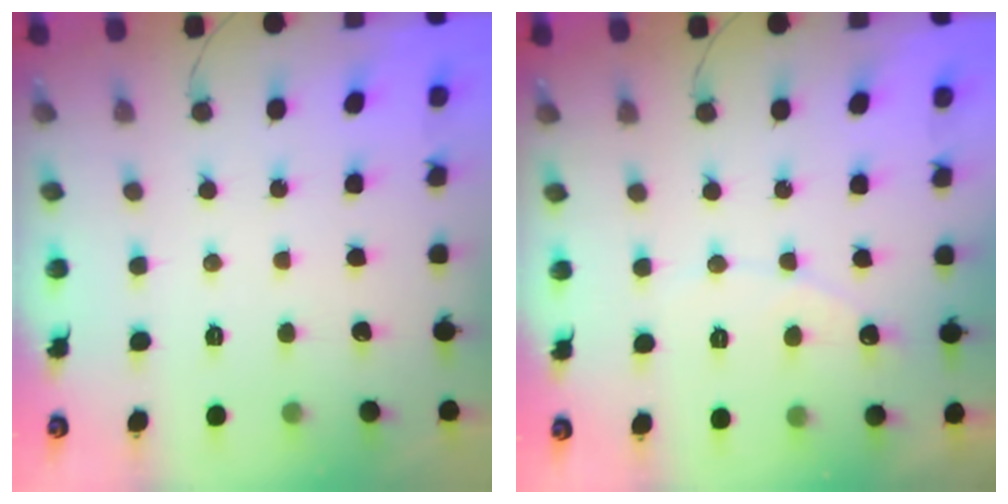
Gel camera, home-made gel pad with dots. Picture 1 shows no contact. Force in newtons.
{"total": 4.5, "press": 4.5, "slide": 0.4}